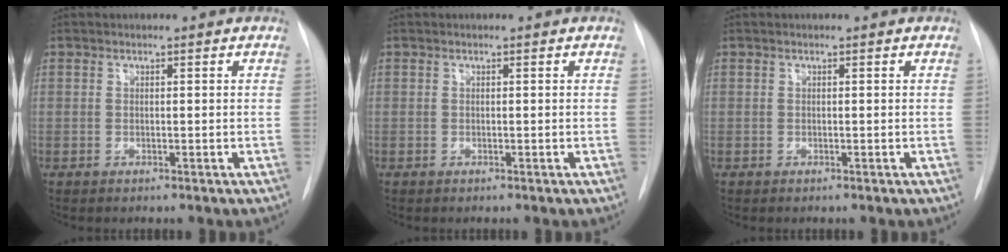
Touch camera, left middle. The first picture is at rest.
{"total": 0.0}
{"total": 0.0}